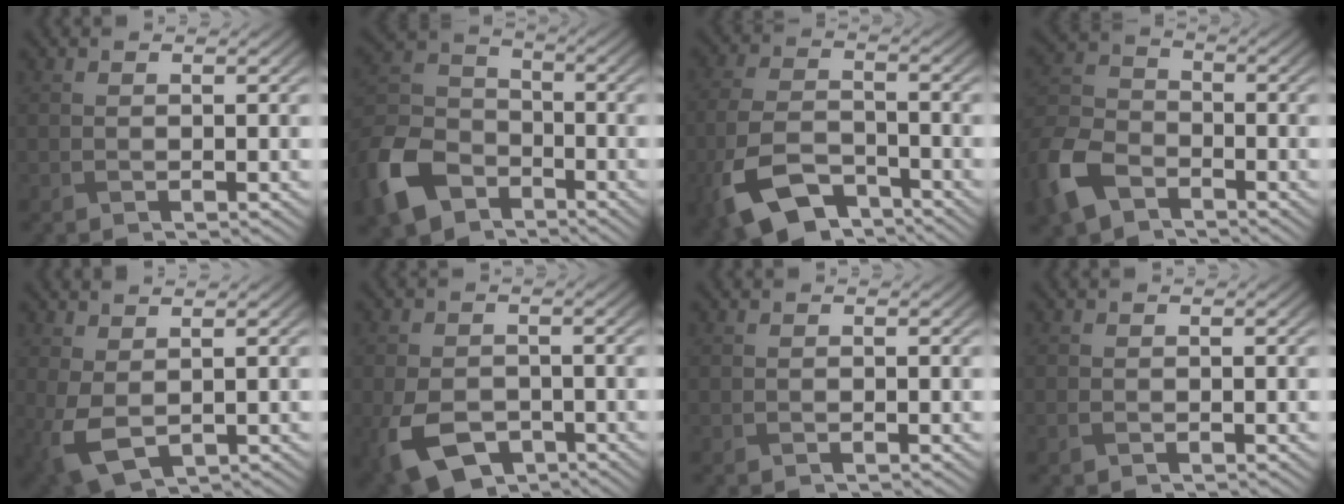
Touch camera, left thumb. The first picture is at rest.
{"total": 12.5, "force": [-7.2, 8.2, 6.0], "torque": [-0.165, -0.023, -0.161]}
{"total": 10.4, "force": [-6.6, 5.1, 6.3], "torque": [-0.156, -0.028, -0.132]}
{"total": 9.6, "force": [-5.8, 5.8, 4.9], "torque": [-0.132, -0.018, -0.132]}
{"total": 4.8, "force": [0.1, 2.8, 3.9], "torque": [-0.104, -0.010, 0.005]}
{"total": 8.6, "force": [-3.8, 5.6, 5.3], "torque": [-0.130, -0.030, -0.062]}
{"total": 0.0}
{"total": 0.9, "force": [-0.4, 0.6, 0.5], "torque": [-0.013, -0.003, -0.009]}